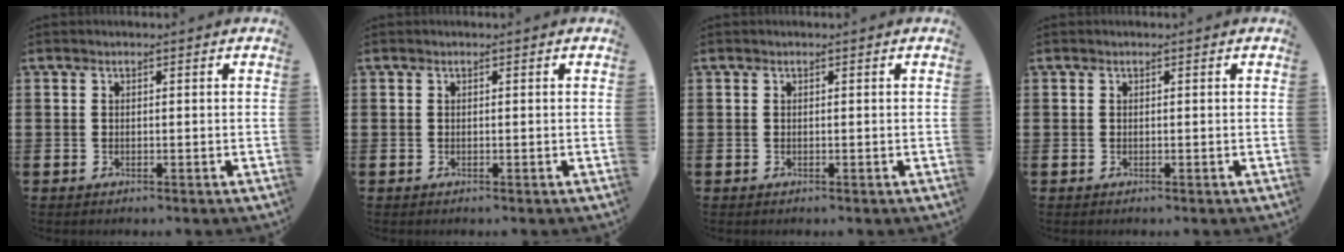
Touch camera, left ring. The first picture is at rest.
{"total": 0.0}
{"total": 0.0}
{"total": 0.0}